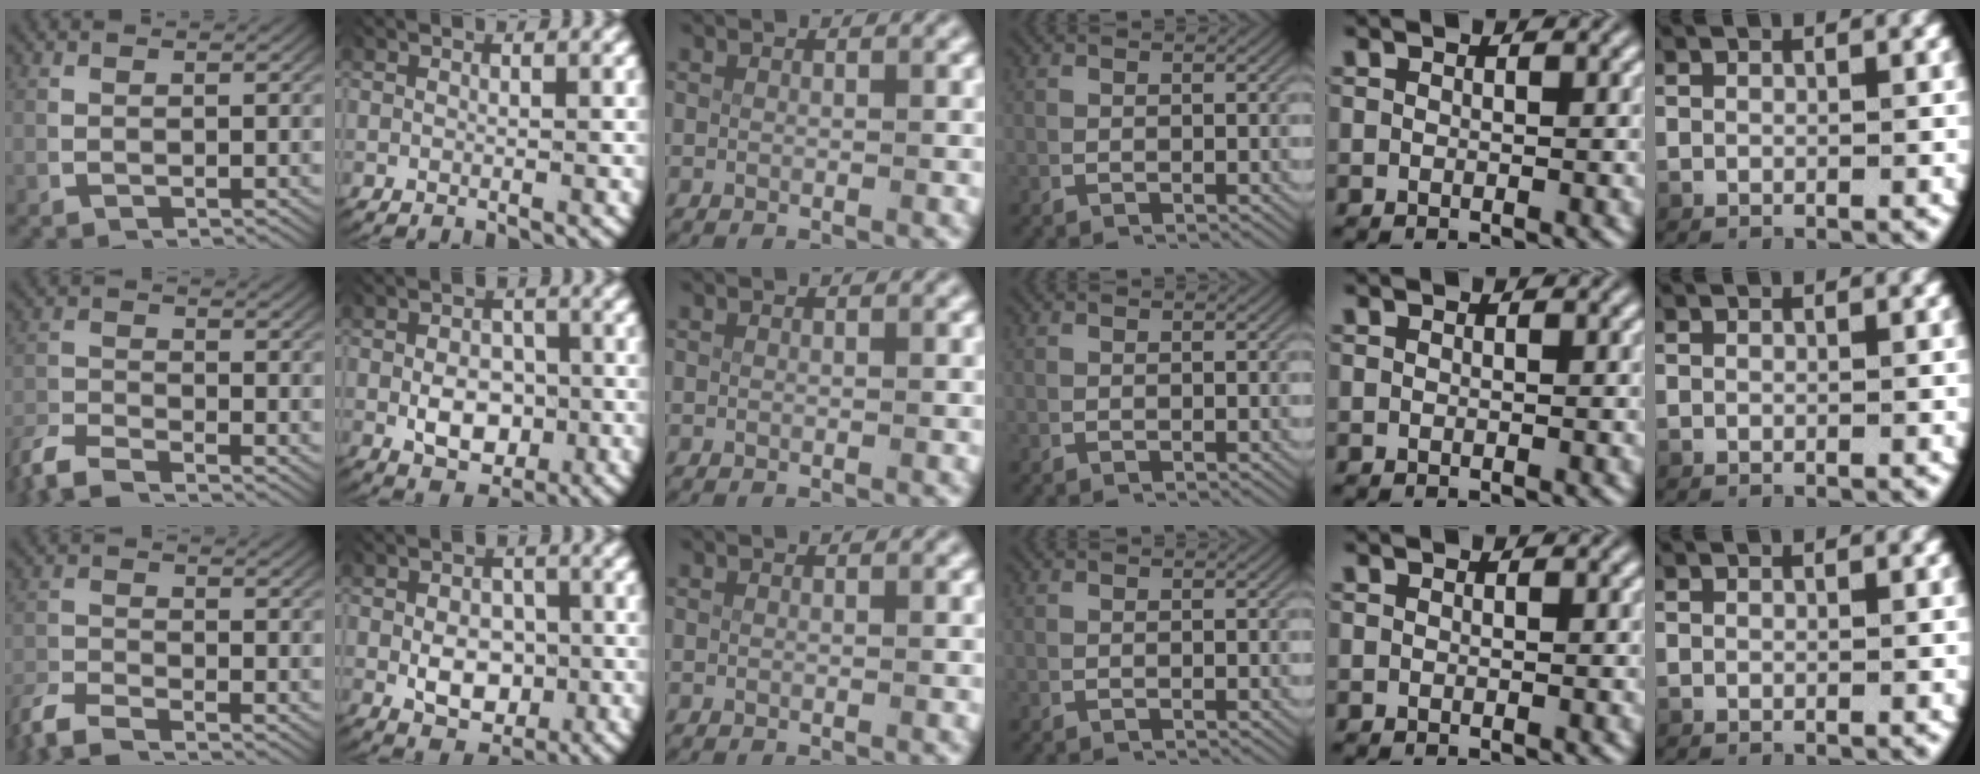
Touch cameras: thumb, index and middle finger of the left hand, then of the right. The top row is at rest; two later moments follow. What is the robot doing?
{"motion": "lift_and_place", "object": "card"}